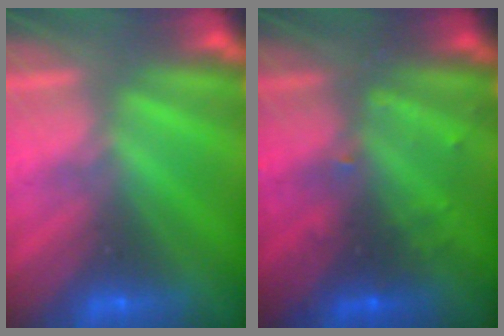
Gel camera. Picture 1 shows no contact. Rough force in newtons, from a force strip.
{"total": 2.9}